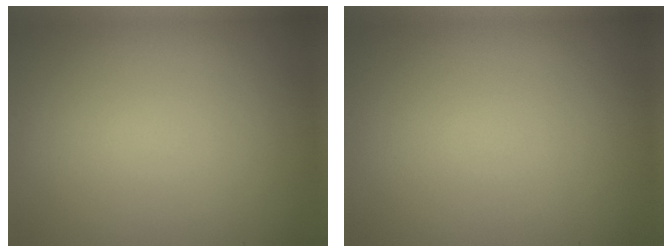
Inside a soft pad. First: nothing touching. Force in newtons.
{"total": 0.0}